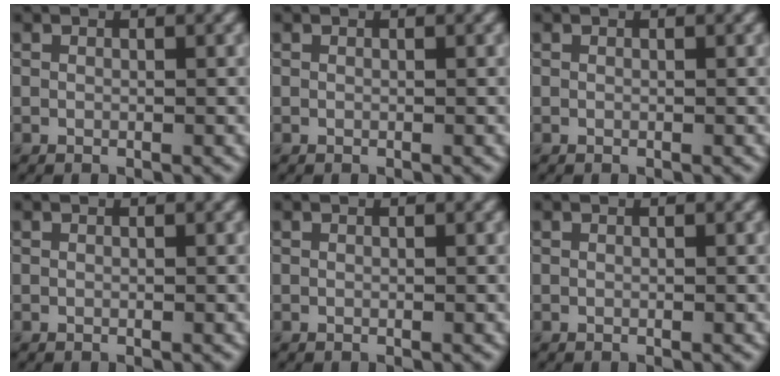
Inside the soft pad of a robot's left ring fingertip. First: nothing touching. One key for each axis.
{"total": 0.0}
{"total": 0.0}
{"total": 0.0}
{"total": 0.0}
{"total": 0.0}